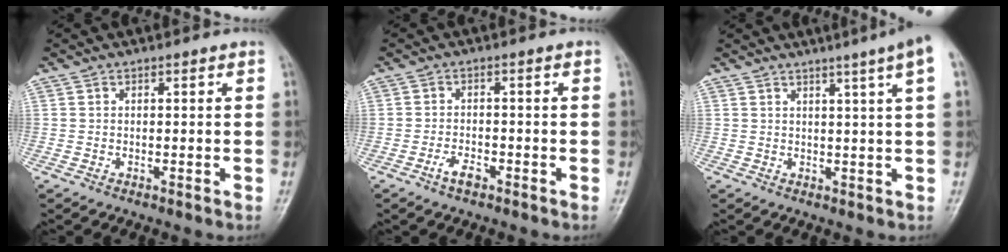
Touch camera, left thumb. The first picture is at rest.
{"total": 2.8, "force": [-1.8, 1.2, 1.8], "torque": [-0.037, 0.011, -0.036]}
{"total": 7.2, "force": [4.1, -0.9, 5.8], "torque": [-0.078, -0.001, 0.046]}